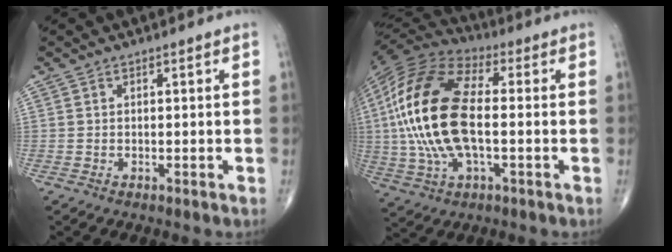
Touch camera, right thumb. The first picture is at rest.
{"total": 22.5, "force": [-0.1, 10.6, 19.9], "torque": [-0.426, 0.014, -0.007]}